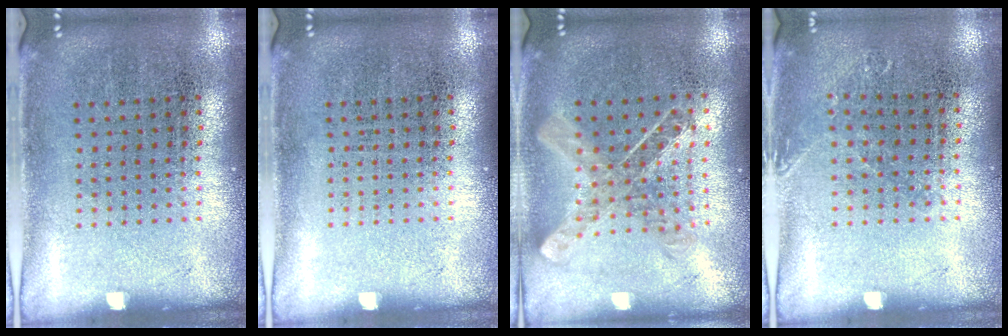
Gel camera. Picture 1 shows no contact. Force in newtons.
{"total": 0.0}
{"total": 1.0, "press": 1.0, "slide": 0.1}
{"total": 0.8, "press": 0.8, "slide": 0.1}